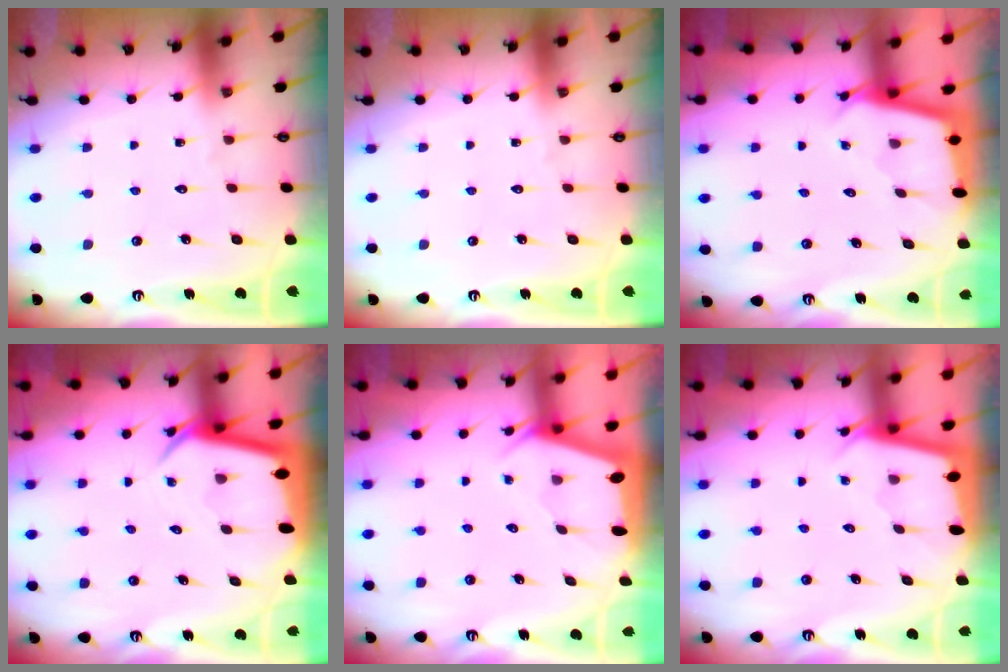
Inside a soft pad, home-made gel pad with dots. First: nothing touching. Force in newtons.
{"total": 0.0}
{"total": 2.2, "press": 2.2, "slide": 0.2}
{"total": 4.2, "press": 4.2, "slide": 0.3}
{"total": 1.8, "press": 1.8, "slide": 0.3}
{"total": 1.8, "press": 1.8, "slide": 0.1}